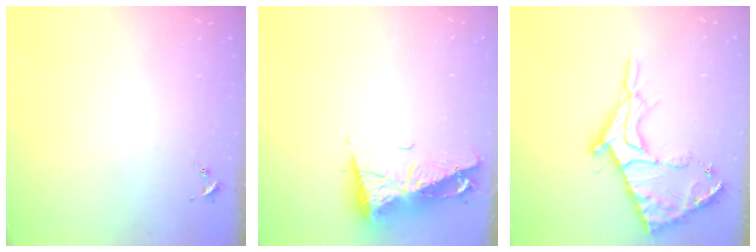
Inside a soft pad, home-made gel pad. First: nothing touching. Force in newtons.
{"total": 11.0, "press": 10.9, "slide": 1.3}
{"total": 16.8, "press": 16.8, "slide": 1.3}